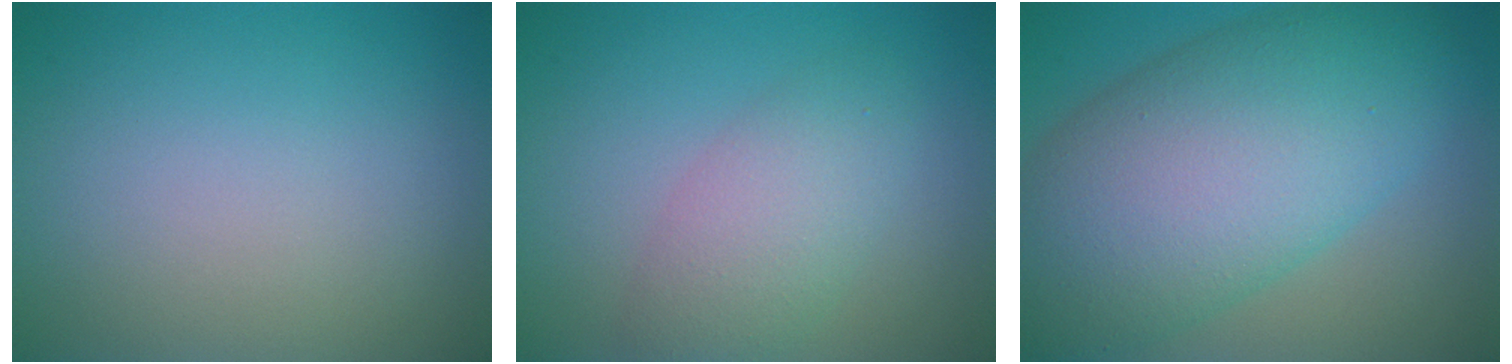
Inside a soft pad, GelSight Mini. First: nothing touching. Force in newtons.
{"total": 3.9, "press": 3.9, "slide": 0.1}
{"total": 12.6, "press": 12.6, "slide": 0.5}